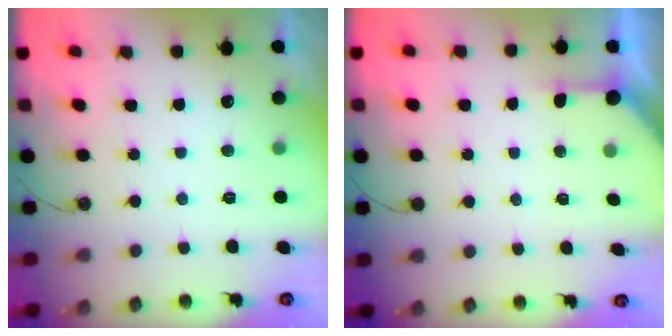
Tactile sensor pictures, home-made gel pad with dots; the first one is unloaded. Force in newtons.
{"total": 2.6, "press": 2.6, "slide": 0.4}